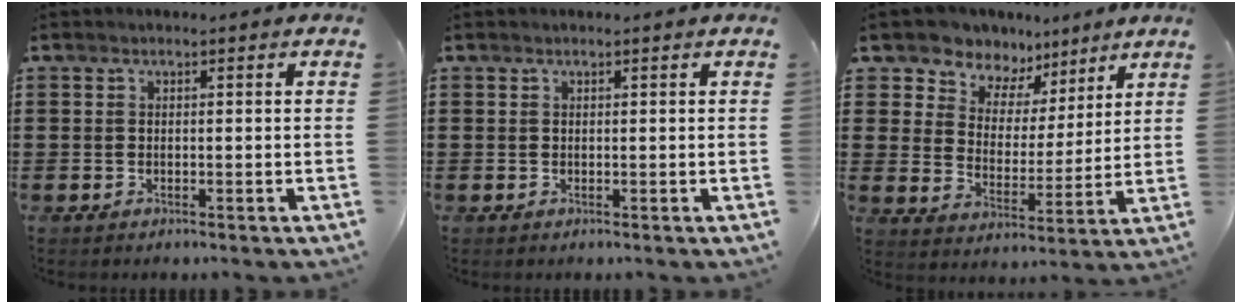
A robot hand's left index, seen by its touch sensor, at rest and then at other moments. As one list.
[{"total": 0.0}, {"total": 6.8, "force": [5.7, 3.8, 0.2], "torque": [-0.048, -0.036, 0.103]}]